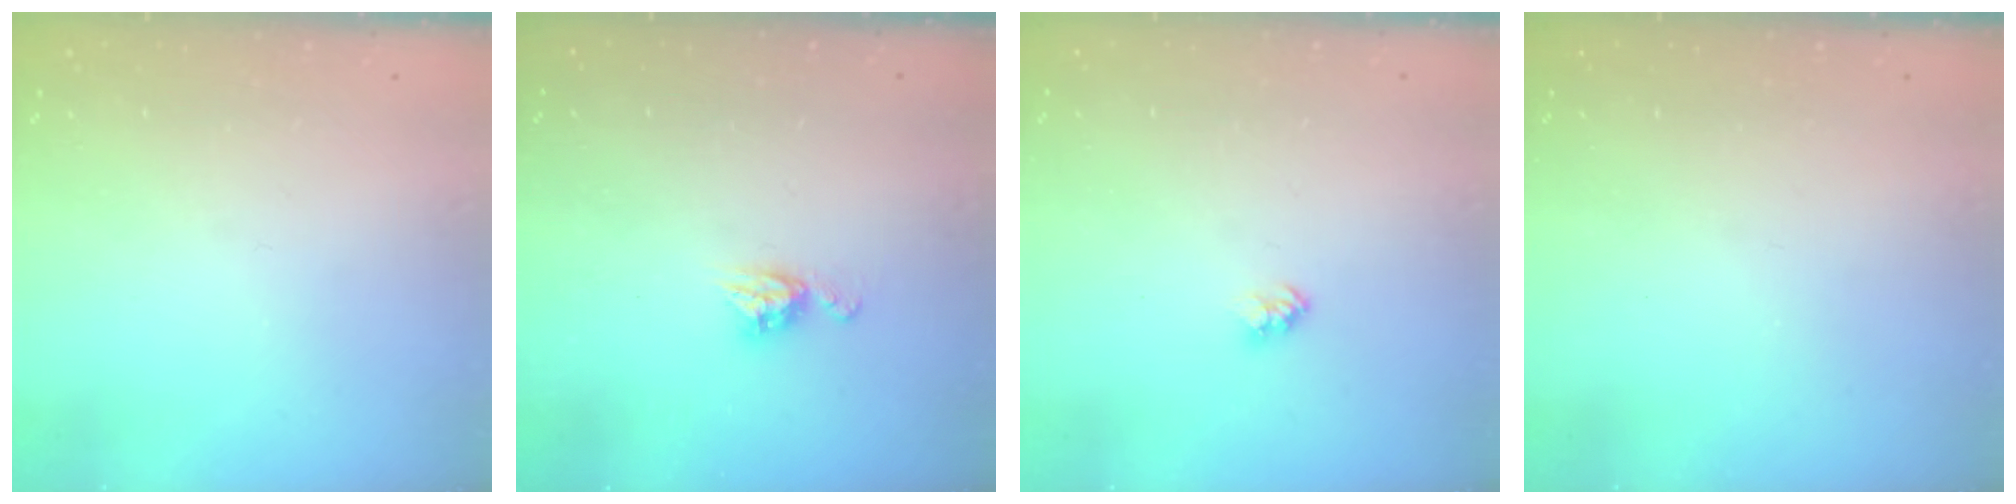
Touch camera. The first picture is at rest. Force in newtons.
{"total": 6.0, "press": 6.0, "slide": 0.4}
{"total": 2.4, "press": 2.4, "slide": 0.2}
{"total": 0.0}